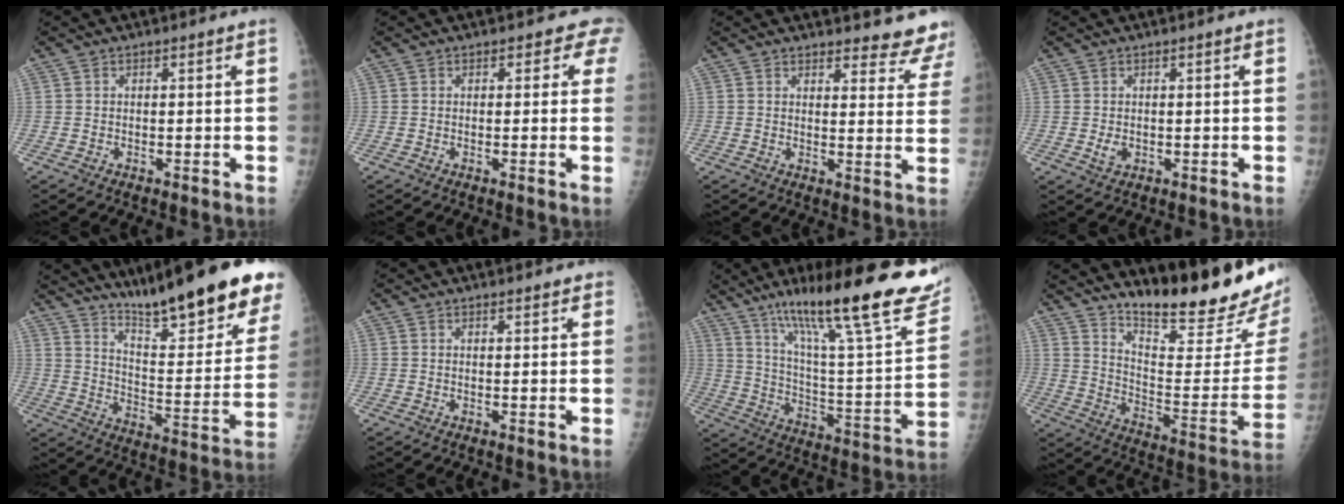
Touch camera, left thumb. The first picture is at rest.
{"total": 2.7, "force": [1.5, 1.9, 1.2], "torque": [0.016, -0.005, -0.001]}
{"total": 10.2, "force": [9.9, 2.2, 0.8], "torque": [0.034, -0.081, 0.086]}
{"total": 2.0, "force": [-0.1, 1.4, 1.5], "torque": [-0.023, -0.004, 0.001]}
{"total": 25.5, "force": [18.7, 4.4, 16.7], "torque": [-0.215, -0.101, 0.276]}
{"total": 1.5, "force": [1.3, 0.4, 0.6], "torque": [-0.002, -0.002, 0.015]}
{"total": 30.7, "force": [19.6, 5.6, 22.9], "torque": [-0.327, -0.053, 0.300]}
{"total": 24.6, "force": [19.9, 3.6, 13.9], "torque": [-0.184, -0.159, 0.291]}